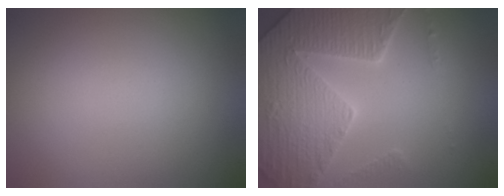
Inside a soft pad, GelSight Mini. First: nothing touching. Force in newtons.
{"total": 7.6, "press": 7.3, "slide": 1.9}